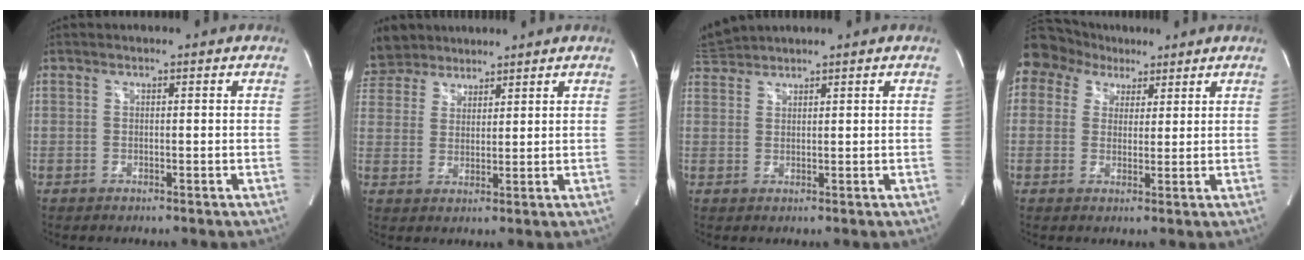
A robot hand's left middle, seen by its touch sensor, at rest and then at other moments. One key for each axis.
{"total": 8.2, "fx": 7.2, "fy": 3.7, "fz": 1.3, "tx": -0.028, "ty": 0.024, "tz": 0.139}
{"total": 3.0, "fx": 2.9, "fy": -0.2, "fz": -0.3, "tx": -0.008, "ty": 0.018, "tz": 0.066}
{"total": 11.1, "fx": 7.2, "fy": 8.0, "fz": 2.6, "tx": -0.079, "ty": 0.052, "tz": 0.132}